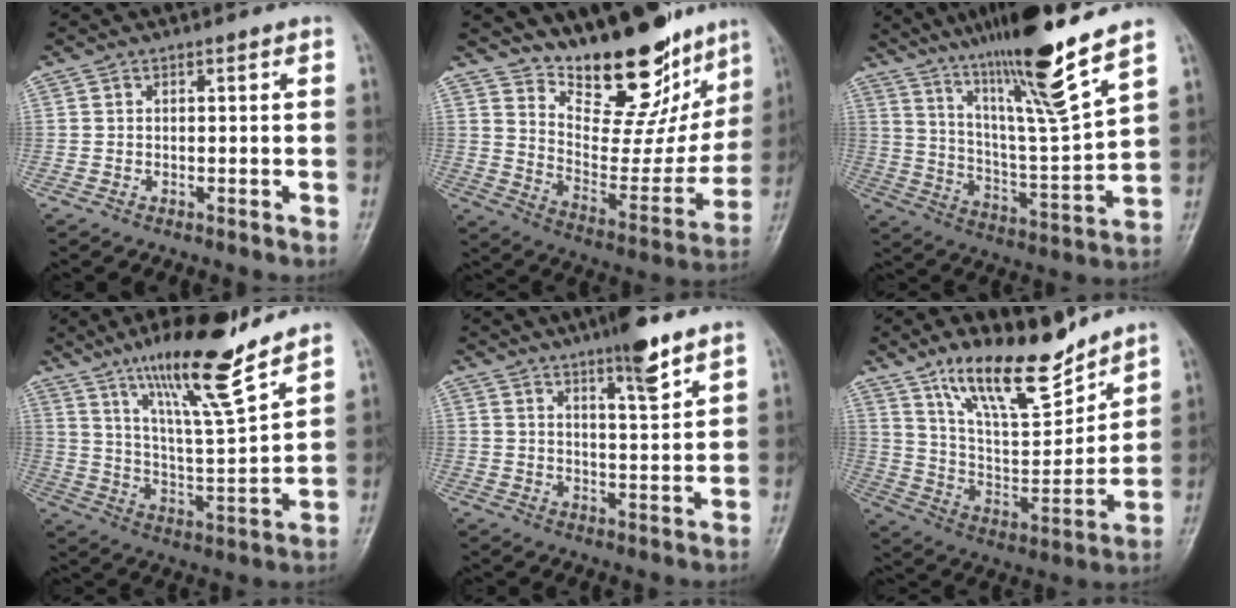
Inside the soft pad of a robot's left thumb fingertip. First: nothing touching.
{"total": 22.2, "force": [17.2, 8.9, 10.7], "torque": [-0.110, -0.114, 0.263]}
{"total": 19.0, "force": [13.7, -0.1, 13.2], "torque": [-0.210, -0.070, 0.241]}
{"total": 16.3, "force": [11.8, 1.7, 11.0], "torque": [-0.180, -0.071, 0.209]}
{"total": 7.8, "force": [5.4, 1.1, 5.5], "torque": [-0.079, -0.033, 0.084]}
{"total": 17.4, "force": [12.9, 5.6, 10.2], "torque": [-0.134, -0.081, 0.235]}